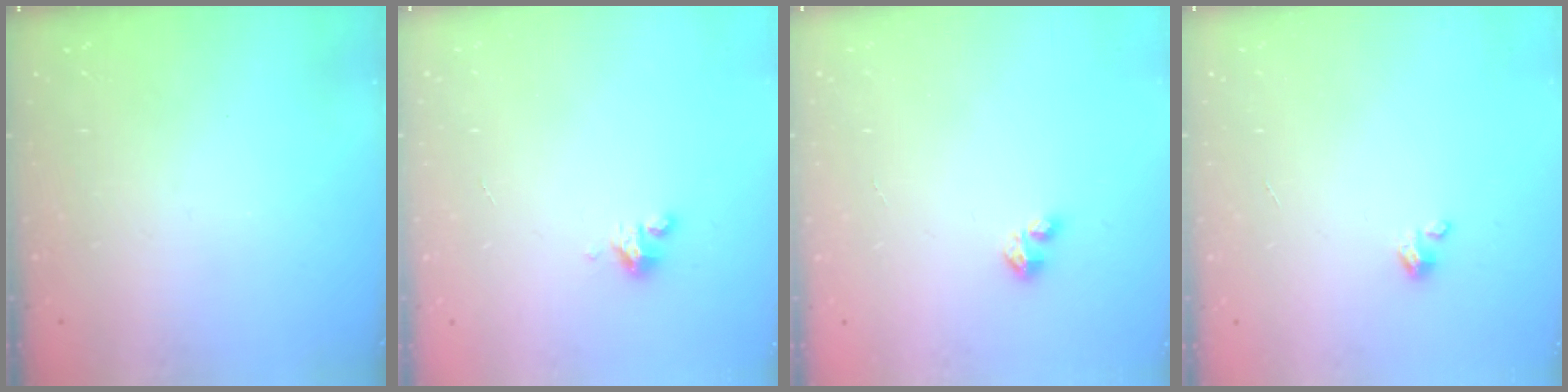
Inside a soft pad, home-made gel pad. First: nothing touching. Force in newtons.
{"total": 2.8, "press": 2.8, "slide": 0.2}
{"total": 2.1, "press": 2.1, "slide": 0.2}
{"total": 2.0, "press": 1.9, "slide": 0.3}